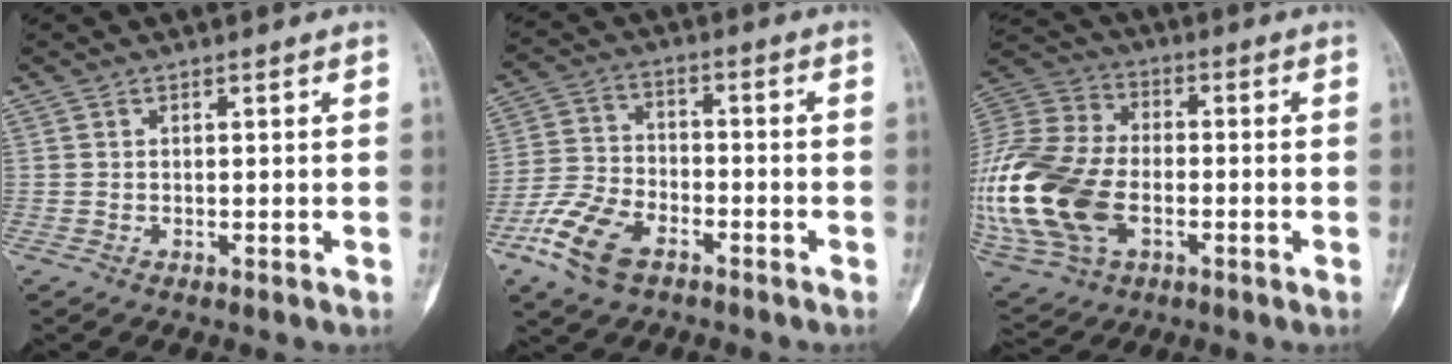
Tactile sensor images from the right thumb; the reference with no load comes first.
{"total": 11.9, "force": [-6.7, 6.6, 7.3], "torque": [-0.149, 0.021, -0.134]}
{"total": 29.6, "force": [-6.2, 19.5, 21.4], "torque": [-0.546, -0.005, -0.107]}